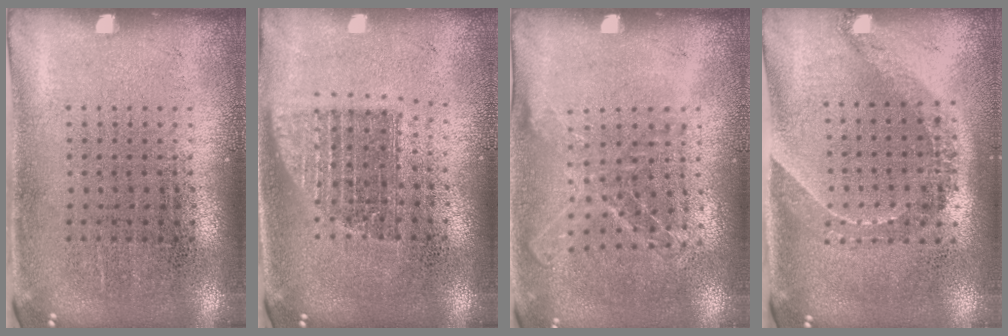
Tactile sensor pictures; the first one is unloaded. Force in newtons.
{"total": 1.3, "press": 1.1, "slide": 0.8}
{"total": 1.2, "press": 1.1, "slide": 0.2}
{"total": 1.6, "press": 1.2, "slide": 1.1}